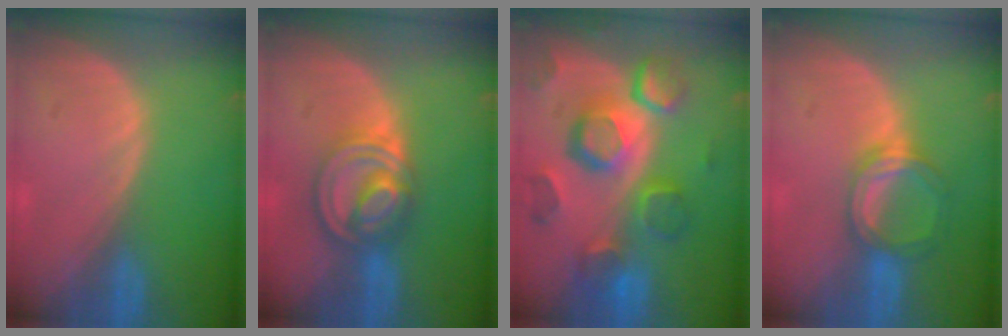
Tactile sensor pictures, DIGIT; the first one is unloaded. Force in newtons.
{"total": 7.9, "press": 6.9, "slide": 3.8}
{"total": 12.5, "press": 10.8, "slide": 6.2}
{"total": 5.1, "press": 5.0, "slide": 1.1}